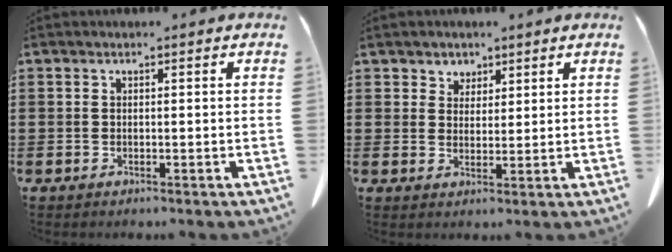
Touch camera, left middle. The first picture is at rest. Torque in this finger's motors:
{"motor_torque": [0.15, 0.04, -0.04, 0.00]}